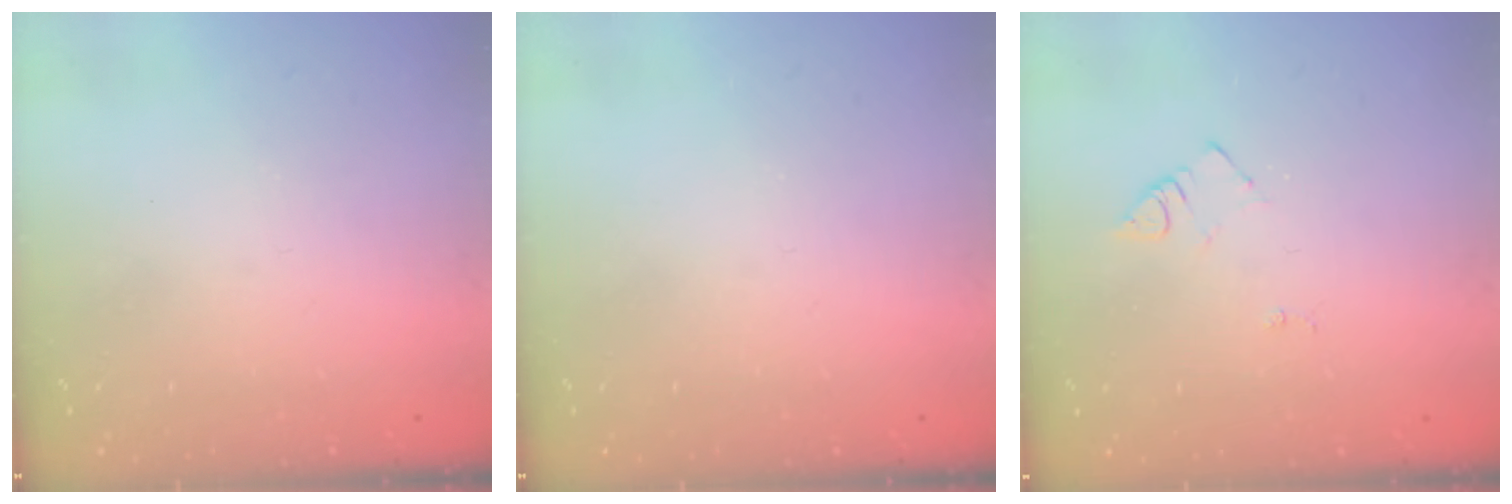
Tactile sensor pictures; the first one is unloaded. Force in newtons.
{"total": 0.0}
{"total": 3.6, "press": 3.6, "slide": 0.5}